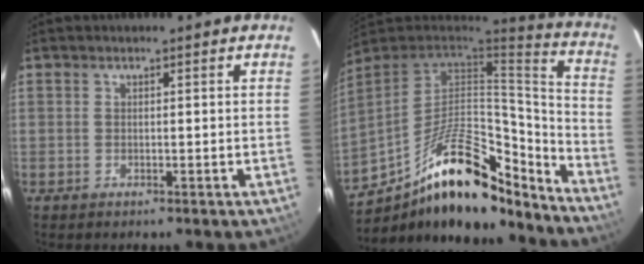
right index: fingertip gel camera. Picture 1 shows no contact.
{"total": 25.6, "force": [-17.0, 10.1, 16.2], "torque": [-0.278, 0.013, -0.258]}